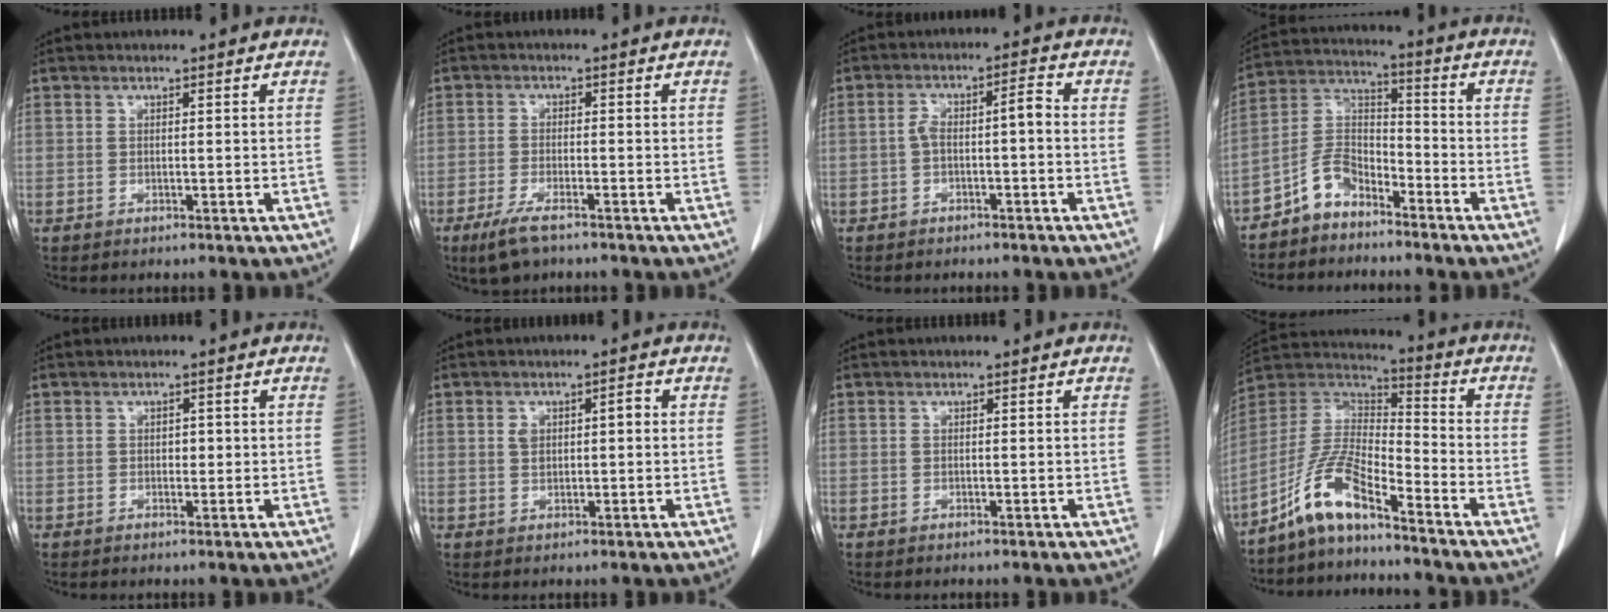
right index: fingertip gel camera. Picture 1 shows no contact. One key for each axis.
{"total": 4.9, "fx": -3.3, "fy": 1.2, "fz": 3.3, "tx": -0.073, "ty": -0.009, "tz": -0.056}
{"total": 4.2, "fx": -0.8, "fy": 1.1, "fz": 4.0, "tx": -0.075, "ty": 0.026, "tz": -0.010}
{"total": 7.2, "fx": -5.5, "fy": 3.8, "fz": 2.7, "tx": -0.055, "ty": 0.022, "tz": -0.110}
{"total": 1.1, "fx": 0.0, "fy": 0.8, "fz": 0.8, "tx": -0.008, "ty": 0.003, "tz": -0.001}
{"total": 3.1, "fx": 0.5, "fy": 1.5, "fz": 2.6, "tx": -0.048, "ty": 0.016, "tz": 0.012}
{"total": 0.0}
{"total": 9.8, "fx": -7.2, "fy": 1.7, "fz": 6.4, "tx": -0.147, "ty": 0.016, "tz": -0.140}